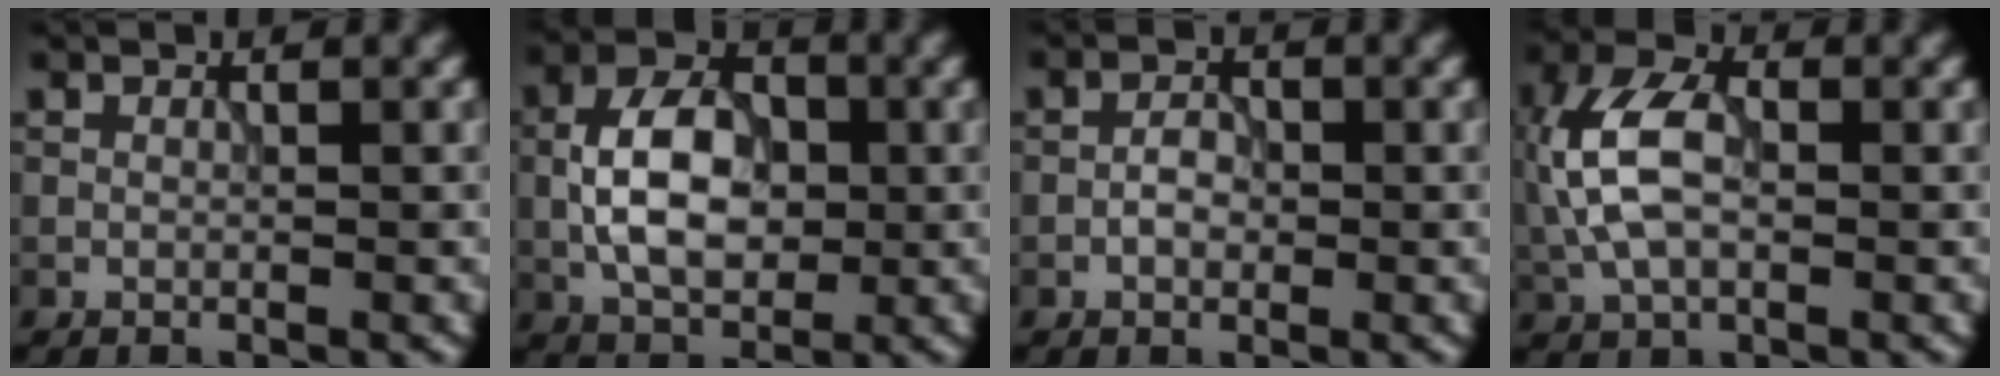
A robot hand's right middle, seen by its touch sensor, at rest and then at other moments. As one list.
[{"total": 6.9, "force": [-0.4, 4.3, 5.4], "torque": [-0.100, 0.007, -0.015]}, {"total": 1.7, "force": [-0.5, 1.1, 1.2], "torque": [-0.021, 0.005, -0.014]}, {"total": 6.9, "force": [0.0, 4.2, 5.6], "torque": [-0.131, 0.011, -0.012]}]